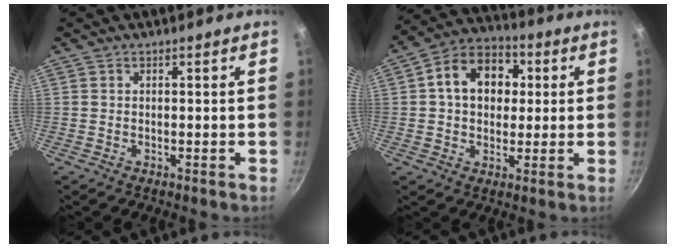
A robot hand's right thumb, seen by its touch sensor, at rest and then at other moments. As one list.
[{"total": 12.9, "force": [2.3, 9.7, 8.1], "torque": [-0.095, 0.019, 0.021]}]